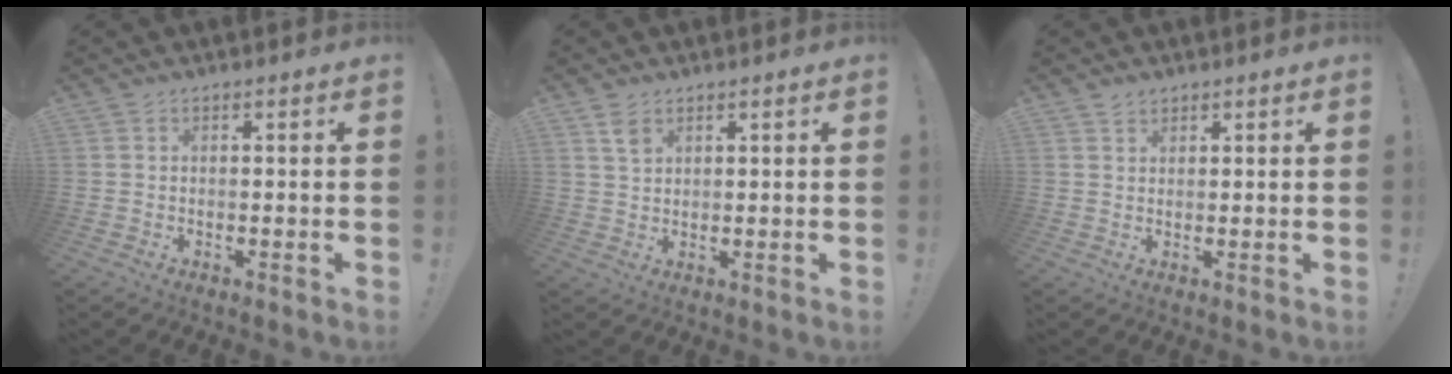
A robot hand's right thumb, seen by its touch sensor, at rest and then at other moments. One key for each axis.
{"total": 3.1, "fx": 1.9, "fy": 1.7, "fz": 1.8, "tx": -0.018, "ty": -0.011, "tz": 0.033}
{"total": 1.8, "fx": 1.5, "fy": 1.0, "fz": 0.4, "tx": -0.004, "ty": -0.007, "tz": 0.028}